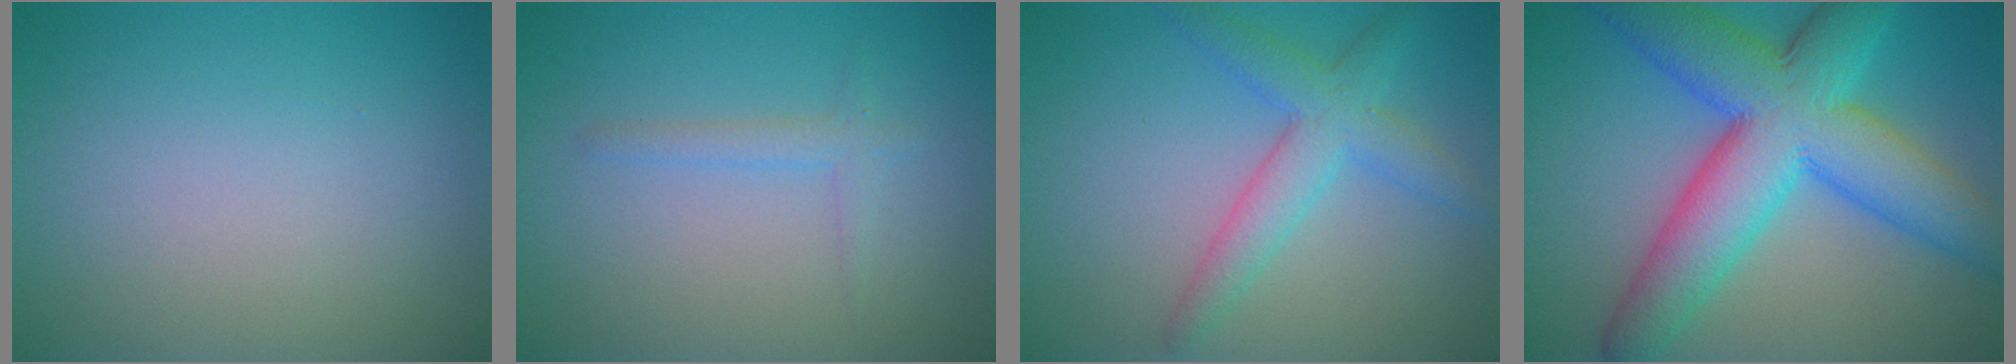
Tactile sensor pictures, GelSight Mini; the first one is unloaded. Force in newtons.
{"total": 1.4, "press": 1.4, "slide": 0.1}
{"total": 4.0, "press": 4.0, "slide": 0.0}
{"total": 11.9, "press": 11.9, "slide": 0.2}